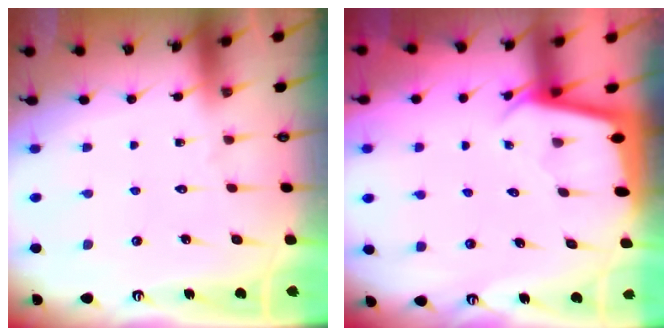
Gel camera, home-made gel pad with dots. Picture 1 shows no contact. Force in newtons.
{"total": 2.1, "press": 2.1, "slide": 0.1}